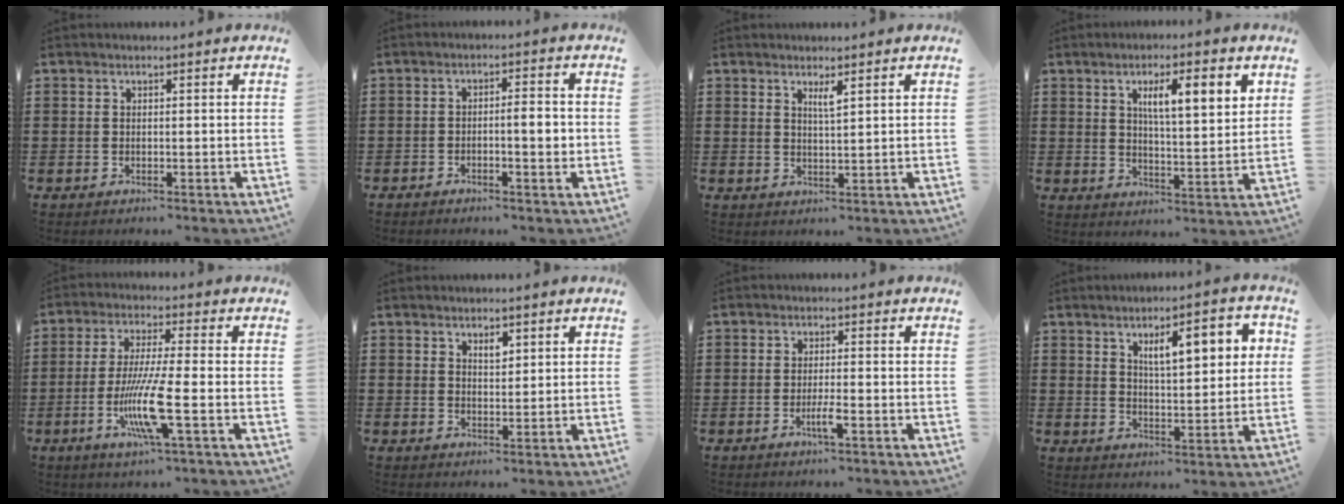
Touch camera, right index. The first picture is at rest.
{"total": 3.6, "force": [-0.7, 0.7, 3.5], "torque": [-0.052, -0.002, -0.016]}
{"total": 2.1, "force": [1.4, 0.1, 1.5], "torque": [-0.032, -0.001, 0.024]}
{"total": 7.4, "force": [3.0, 1.7, 6.5], "torque": [-0.116, 0.000, 0.044]}
{"total": 10.2, "force": [-3.2, 0.8, 9.7], "torque": [-0.201, -0.021, -0.064]}
{"total": 2.0, "force": [1.4, 0.9, 1.1], "torque": [-0.017, 0.000, 0.024]}
{"total": 3.0, "force": [-1.4, 0.1, 2.7], "torque": [-0.052, -0.005, -0.028]}
{"total": 7.5, "force": [3.0, 2.4, 6.5], "torque": [-0.107, 0.000, 0.042]}